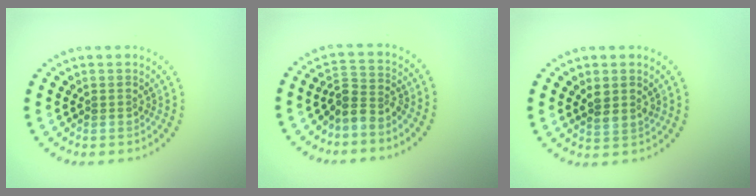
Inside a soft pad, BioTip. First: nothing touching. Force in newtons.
{"total": 2.6, "press": 1.9, "slide": 1.7}
{"total": 1.6, "press": 1.4, "slide": 0.7}